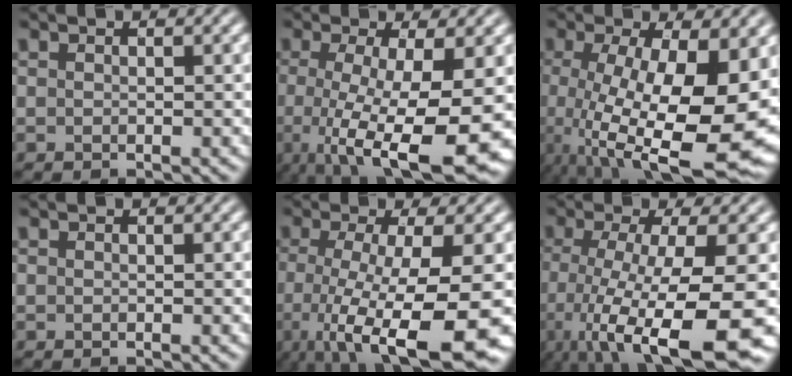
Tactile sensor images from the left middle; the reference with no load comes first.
{"total": 12.1, "force": [-3.3, 3.3, 11.2], "torque": [-0.176, -0.028, -0.036]}
{"total": 14.5, "force": [-3.1, 5.2, 13.1], "torque": [-0.213, -0.024, -0.034]}
{"total": 0.0}
{"total": 12.4, "force": [-4.5, 3.3, 11.1], "torque": [-0.184, -0.033, -0.059]}
{"total": 13.0, "force": [-4.9, 3.5, 11.5], "torque": [-0.191, -0.033, -0.066]}